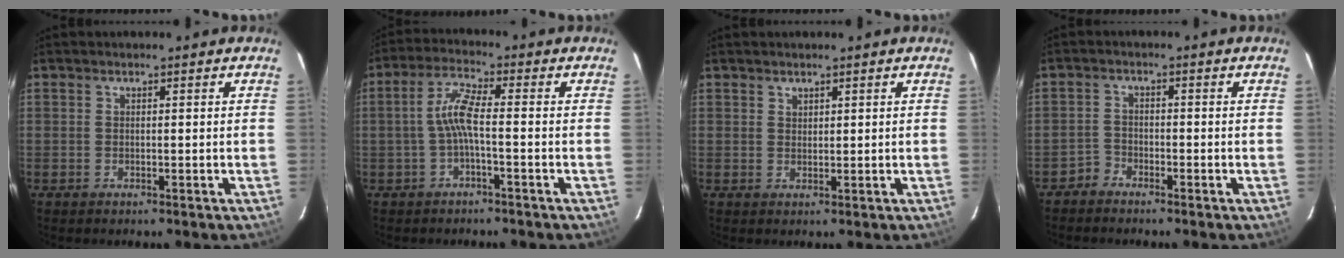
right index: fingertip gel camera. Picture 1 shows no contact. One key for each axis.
{"total": 5.1, "fx": -1.3, "fy": 0.5, "fz": 4.9, "tx": -0.111, "ty": 0.012, "tz": -0.026}
{"total": 1.2, "fx": 1.0, "fy": 0.6, "fz": 0.1, "tx": 0.000, "ty": 0.003, "tz": 0.018}
{"total": 2.0, "fx": -1.8, "fy": 0.8, "fz": -0.3, "tx": 0.008, "ty": 0.008, "tz": -0.038}